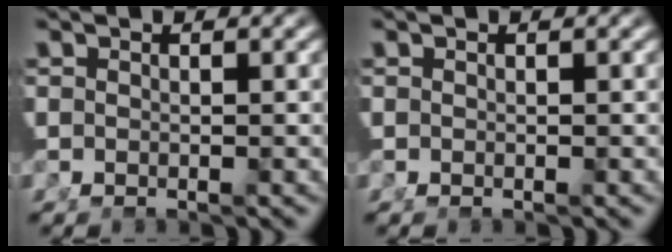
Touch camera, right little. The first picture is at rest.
{"total": 0.0}